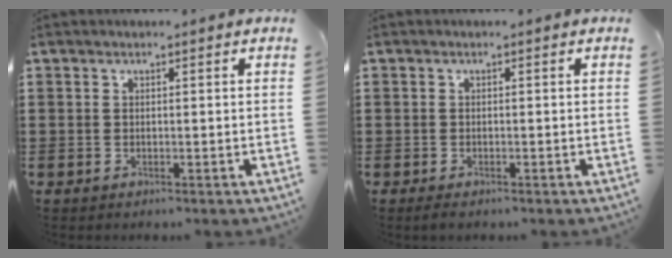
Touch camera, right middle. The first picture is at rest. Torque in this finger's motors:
{"motor_torque": [1.12, 0.31, 0.21, 0.07]}